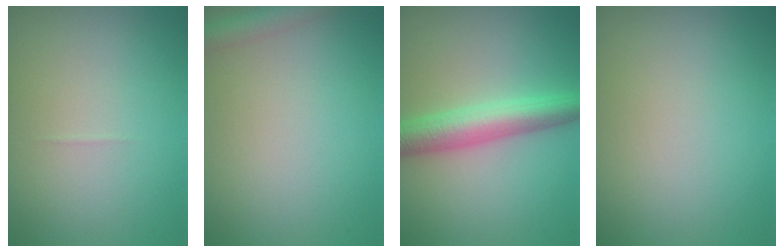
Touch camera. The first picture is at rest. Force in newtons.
{"total": 2.4, "press": 2.4, "slide": 0.1}
{"total": 4.9, "press": 4.9, "slide": 0.1}
{"total": 0.0}